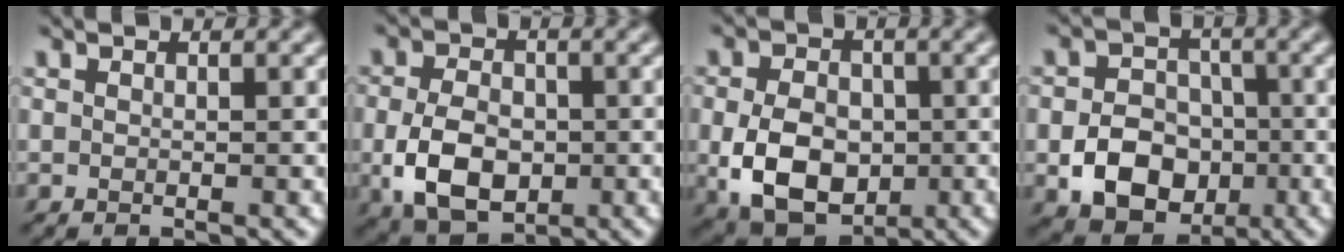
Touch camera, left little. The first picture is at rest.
{"total": 6.3, "force": [-1.4, 4.2, 4.4], "torque": [-0.095, -0.009, -0.027]}
{"total": 7.8, "force": [-1.4, 5.6, 5.3], "torque": [-0.112, -0.014, -0.026]}
{"total": 7.0, "force": [-2.2, 5.3, 3.9], "torque": [-0.068, -0.007, -0.041]}